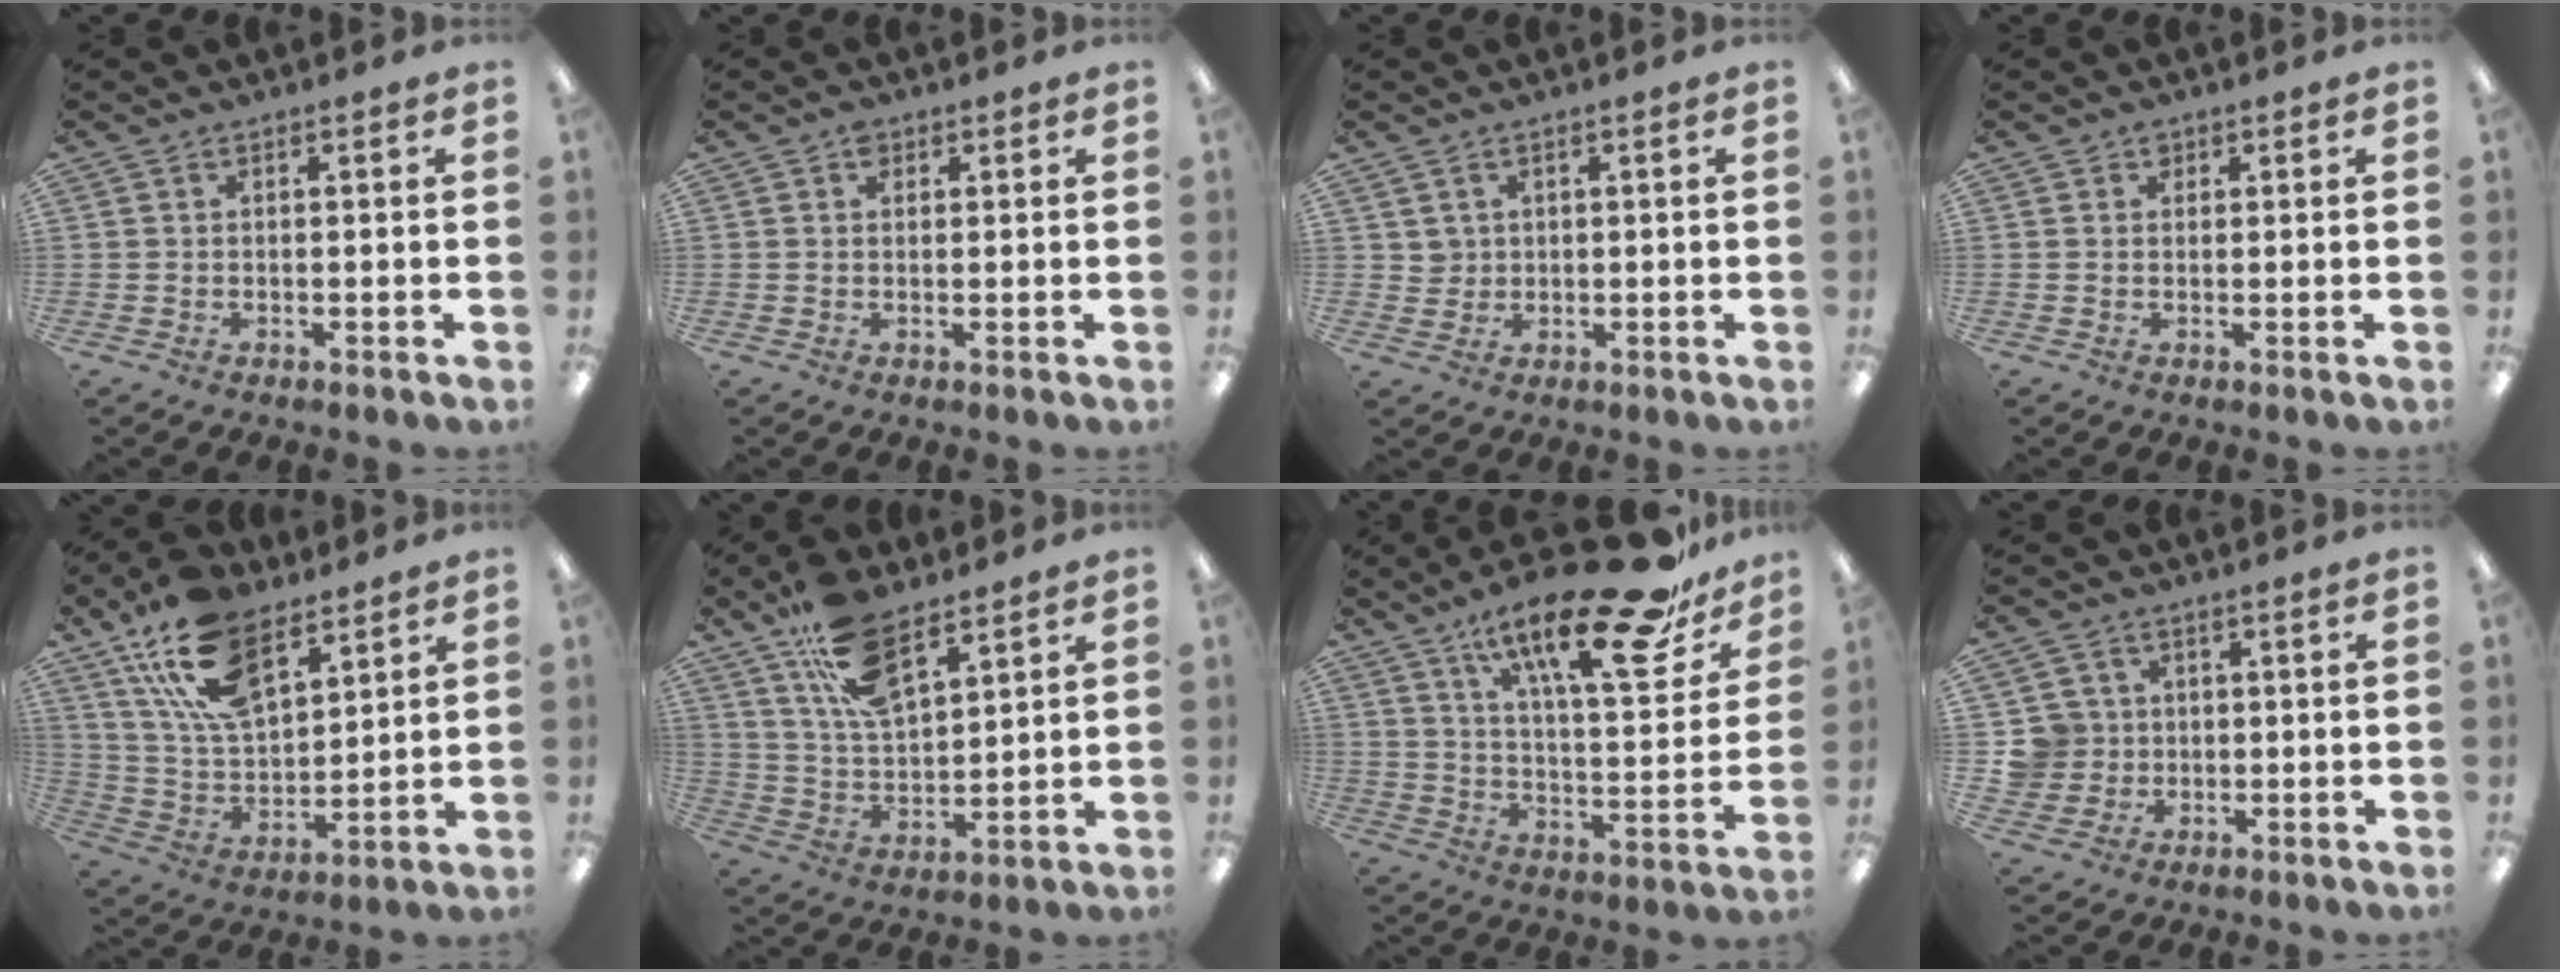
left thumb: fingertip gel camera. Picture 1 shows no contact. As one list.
[{"total": 2.0, "force": [1.1, 1.4, 1.0], "torque": [-0.006, -0.004, 0.015]}, {"total": 2.5, "force": [1.2, 2.2, 0.0], "torque": [0.000, -0.001, 0.022]}, {"total": 1.3, "force": [0.8, 1.0, 0.4], "torque": [0.007, -0.007, 0.011]}, {"total": 18.9, "force": [11.0, 10.0, 11.7], "torque": [-0.237, -0.041, 0.200]}, {"total": 14.7, "force": [9.6, 6.6, 9.0], "torque": [-0.169, -0.037, 0.177]}, {"total": 25.5, "force": [17.7, 6.7, 17.1], "torque": [-0.263, -0.111, 0.281]}, {"total": 6.2, "force": [0.8, 6.1, 0.7], "torque": [-0.034, 0.008, 0.018]}]